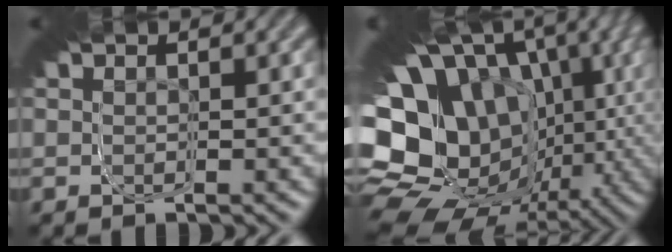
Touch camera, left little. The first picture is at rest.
{"total": 19.4, "force": [-1.2, 11.5, 15.6], "torque": [-0.211, 0.017, -0.031]}